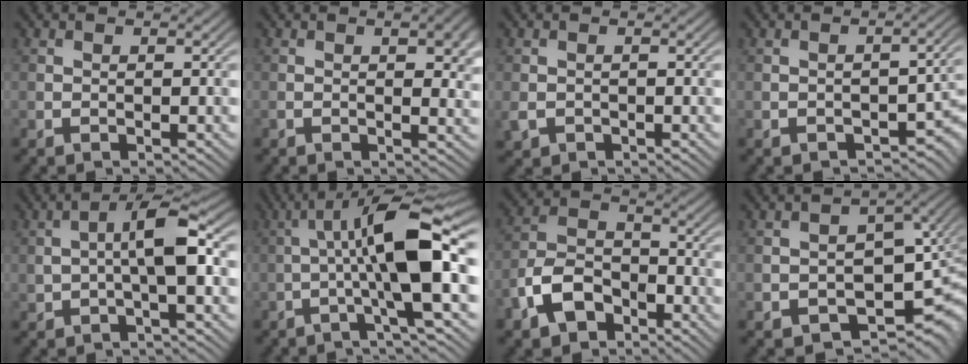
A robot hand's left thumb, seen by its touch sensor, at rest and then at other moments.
{"total": 4.8, "force": [0.9, 1.4, 4.5], "torque": [-0.070, 0.001, 0.015]}
{"total": 1.8, "force": [-0.7, 1.4, 0.9], "torque": [-0.026, -0.011, -0.015]}
{"total": 5.3, "force": [-2.9, 2.4, 3.7], "torque": [-0.041, -0.006, -0.039]}
{"total": 6.0, "force": [0.0, 1.8, 5.8], "torque": [-0.105, 0.015, -0.004]}
{"total": 11.8, "force": [-0.6, 1.8, 11.6], "torque": [-0.182, 0.031, -0.018]}
{"total": 8.1, "force": [-4.5, 4.9, 4.5], "torque": [-0.101, 0.001, -0.104]}
{"total": 10.3, "force": [-3.4, 6.7, 7.2], "torque": [-0.087, -0.034, -0.040]}